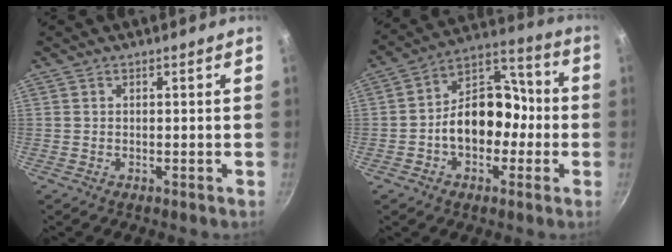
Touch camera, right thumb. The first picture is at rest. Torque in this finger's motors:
{"motor_torque": [1.89, 2.03, 1.46, -0.51, 0.16]}